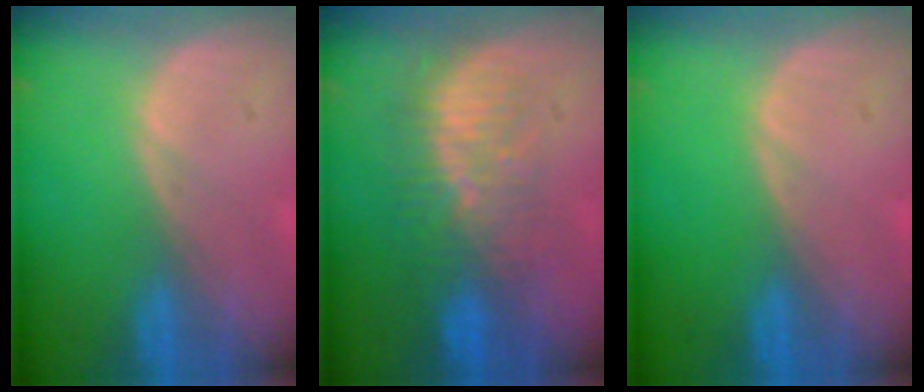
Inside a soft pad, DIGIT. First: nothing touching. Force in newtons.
{"total": 8.4, "press": 7.8, "slide": 3.0}
{"total": 0.0}